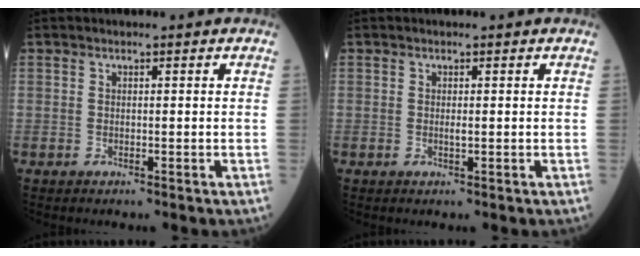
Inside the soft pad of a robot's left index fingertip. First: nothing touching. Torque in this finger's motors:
{"motor_torque": [0.18, -0.02, 0.00, 0.01]}